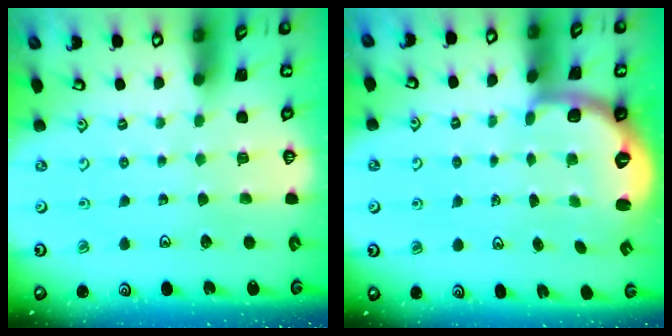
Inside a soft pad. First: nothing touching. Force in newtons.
{"total": 2.7, "press": 1.7, "slide": 2.1}